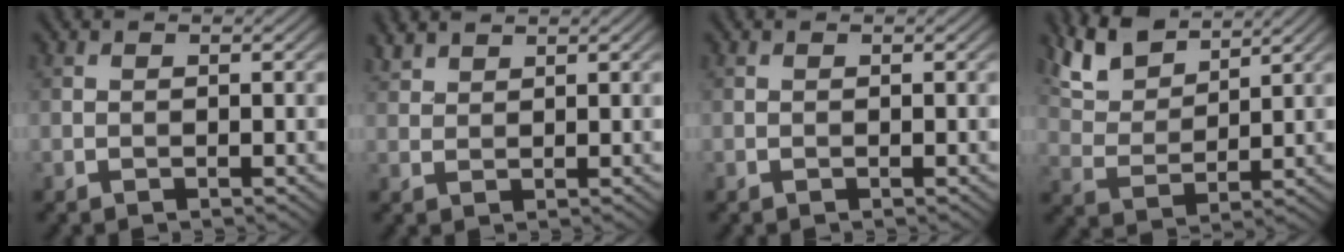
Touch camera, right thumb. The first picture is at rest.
{"total": 2.2, "force": [1.9, 0.7, 0.7], "torque": [-0.020, 0.006, 0.047]}
{"total": 0.0}
{"total": 8.2, "force": [6.2, 3.2, 4.3], "torque": [-0.111, 0.011, 0.127]}